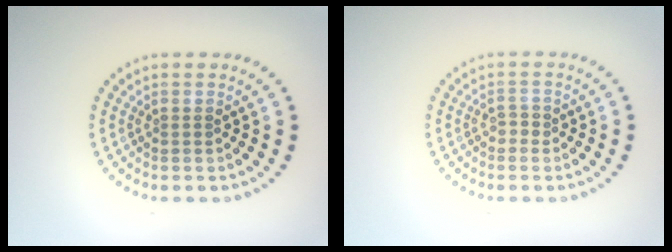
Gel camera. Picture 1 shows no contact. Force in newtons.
{"total": 1.0, "press": 0.9, "slide": 0.5}